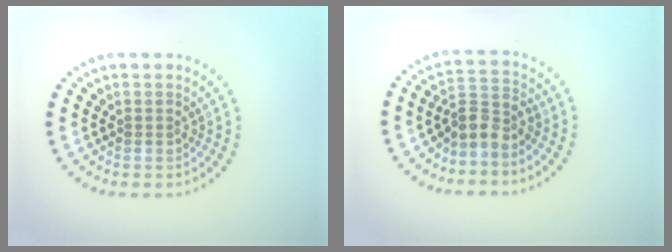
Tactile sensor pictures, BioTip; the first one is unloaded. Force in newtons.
{"total": 2.7, "press": 2.1, "slide": 1.7}